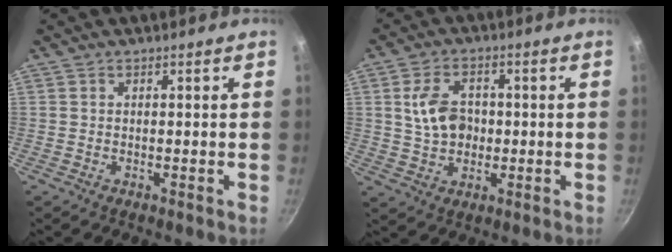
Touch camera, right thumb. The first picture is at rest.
{"total": 8.5, "force": [0.7, 6.3, 5.7], "torque": [-0.086, 0.010, 0.011]}